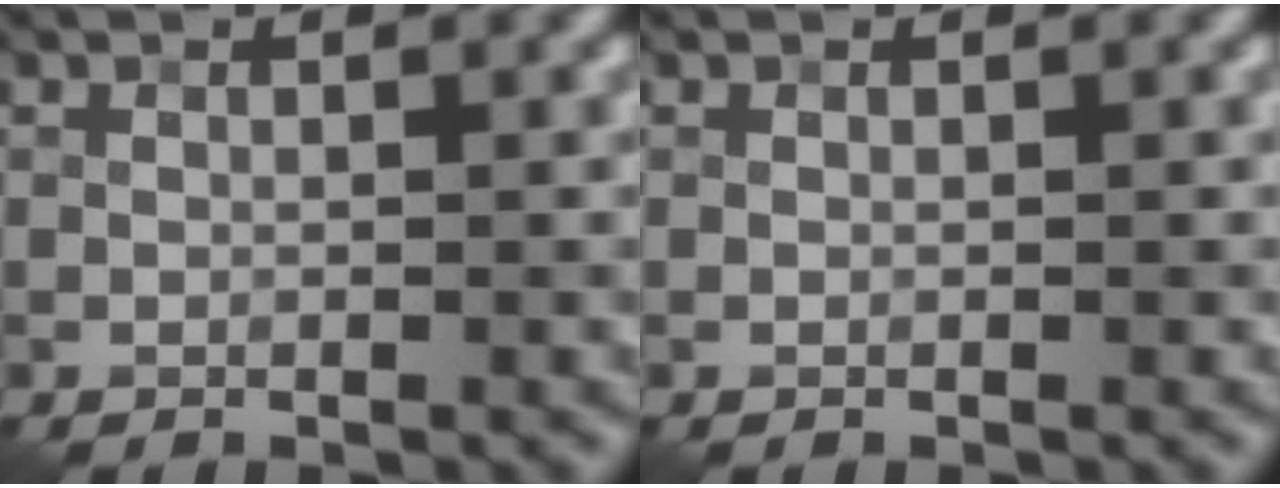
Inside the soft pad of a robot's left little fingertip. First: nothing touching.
{"total": 0.0}